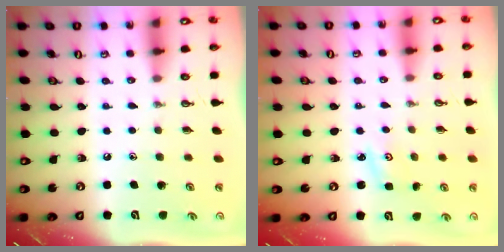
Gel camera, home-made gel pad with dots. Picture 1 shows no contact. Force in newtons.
{"total": 2.5, "press": 2.5, "slide": 0.3}